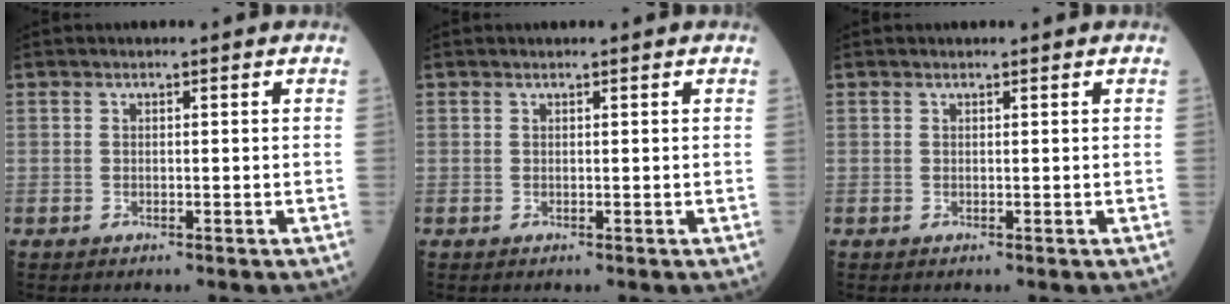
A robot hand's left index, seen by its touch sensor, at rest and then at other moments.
{"total": 0.0}
{"total": 0.0}